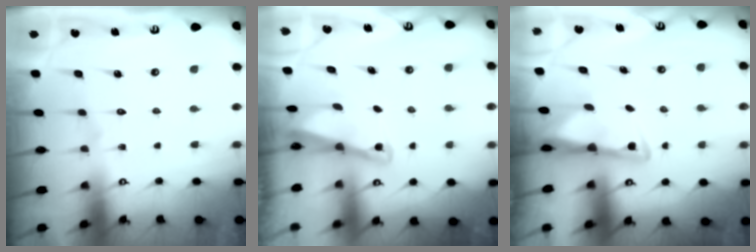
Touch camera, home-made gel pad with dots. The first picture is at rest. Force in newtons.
{"total": 2.1, "press": 2.1, "slide": 0.4}
{"total": 3.0, "press": 2.9, "slide": 0.6}